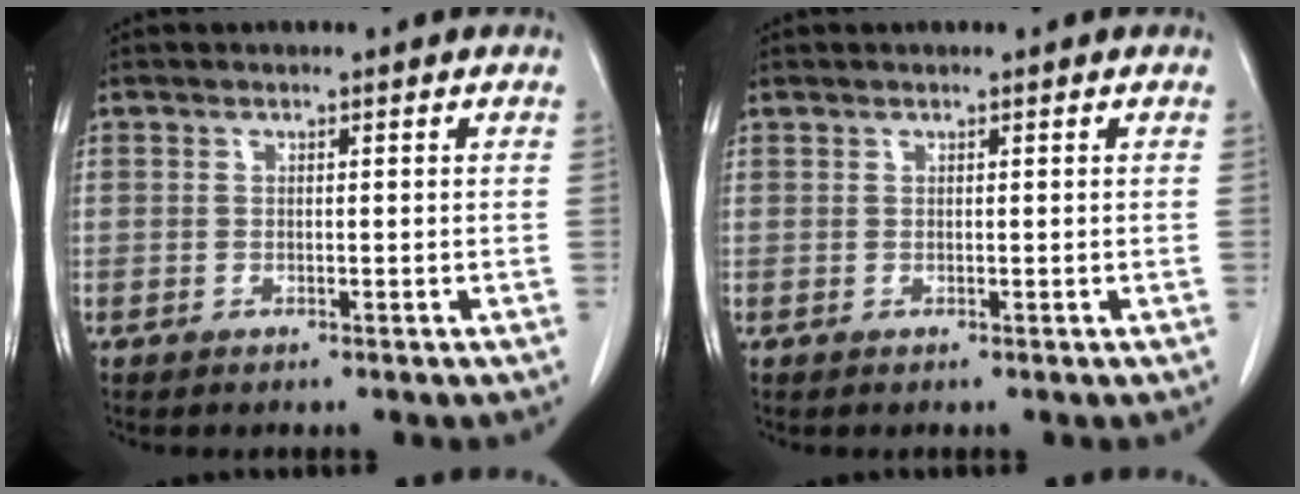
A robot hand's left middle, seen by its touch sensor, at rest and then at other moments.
{"total": 0.0}